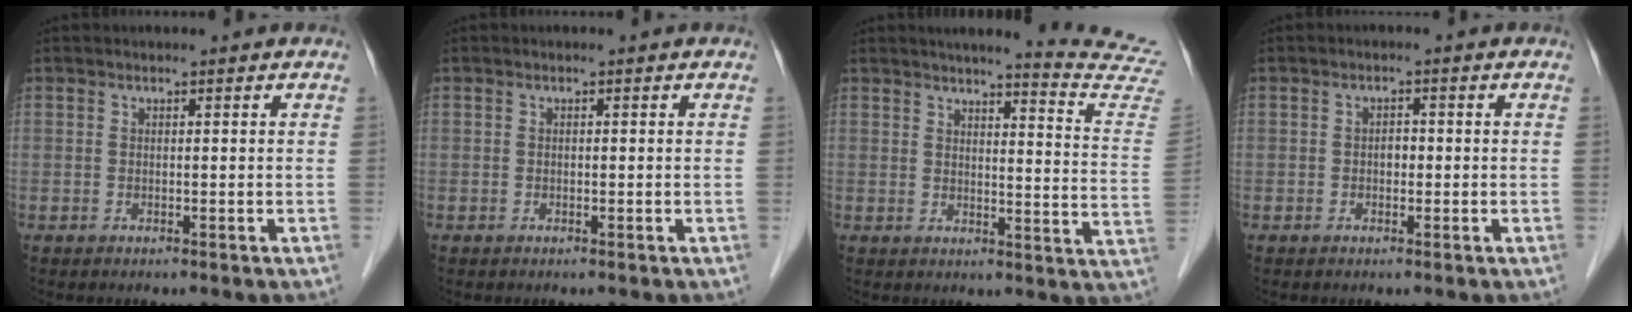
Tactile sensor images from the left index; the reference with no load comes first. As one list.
[{"total": 0.0}, {"total": 16.9, "force": [16.2, -1.2, 4.6], "torque": [-0.054, -0.121, 0.164]}, {"total": 1.3, "force": [-0.2, 0.9, 1.0], "torque": [-0.014, 0.005, -0.004]}]